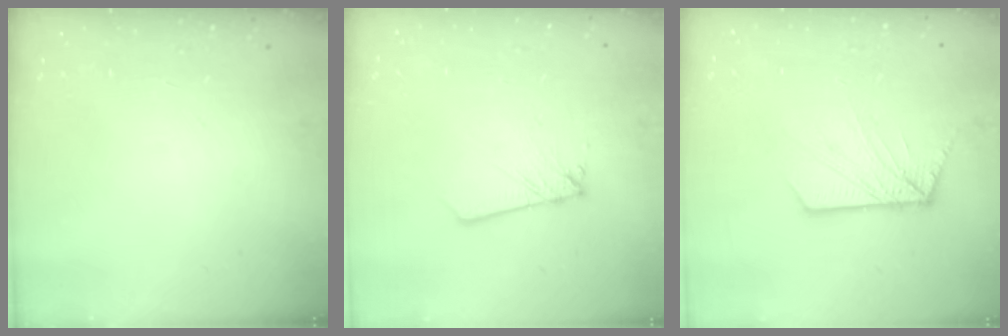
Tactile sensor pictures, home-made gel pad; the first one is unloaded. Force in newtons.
{"total": 4.2, "press": 4.1, "slide": 0.4}
{"total": 10.2, "press": 10.1, "slide": 1.1}